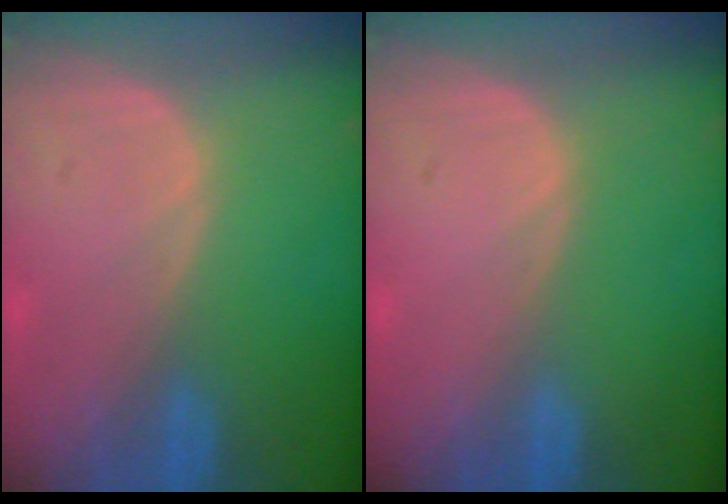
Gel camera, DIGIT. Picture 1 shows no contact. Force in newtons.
{"total": 0.0}